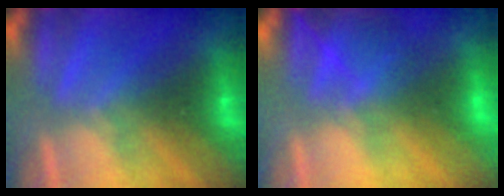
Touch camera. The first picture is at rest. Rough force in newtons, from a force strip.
{"total": 2.8}